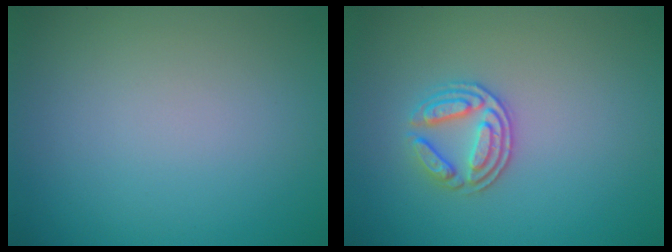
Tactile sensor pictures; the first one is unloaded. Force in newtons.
{"total": 2.9, "press": 2.6, "slide": 1.1}